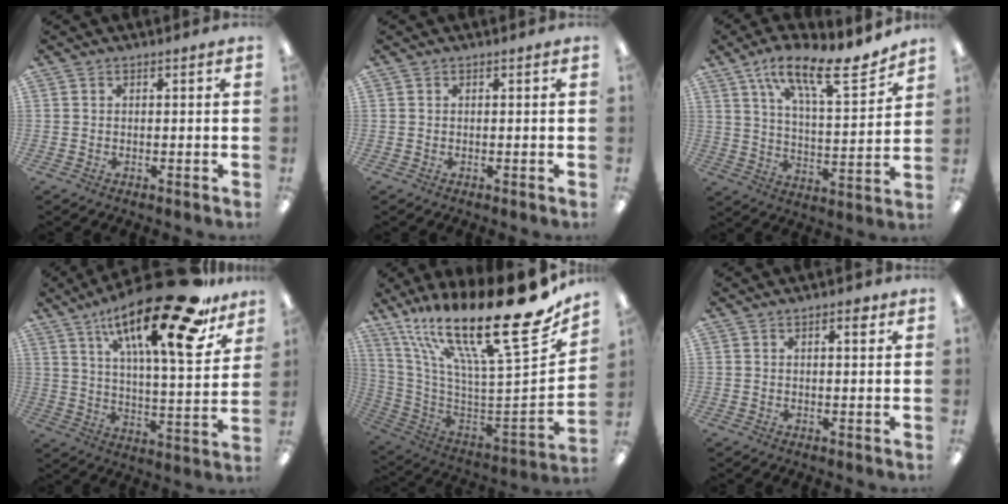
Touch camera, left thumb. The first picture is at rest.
{"total": 0.0}
{"total": 17.8, "force": [12.8, 5.4, 11.1], "torque": [-0.174, -0.073, 0.208]}
{"total": 26.5, "force": [16.7, 7.0, 19.3], "torque": [-0.309, -0.101, 0.267]}
{"total": 28.3, "force": [18.2, 6.1, 20.8], "torque": [-0.318, -0.164, 0.312]}
{"total": 2.5, "force": [1.5, 0.8, 1.9], "torque": [-0.017, -0.007, 0.019]}